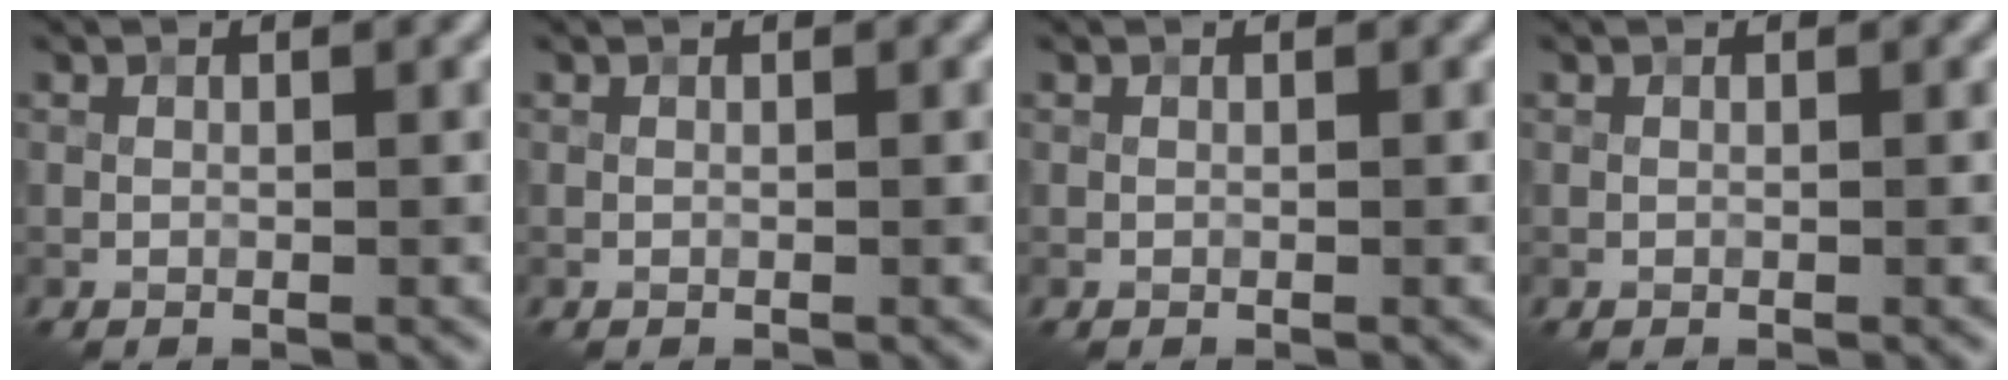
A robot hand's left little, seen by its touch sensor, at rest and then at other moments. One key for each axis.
{"total": 0.0}
{"total": 0.0}
{"total": 0.0}